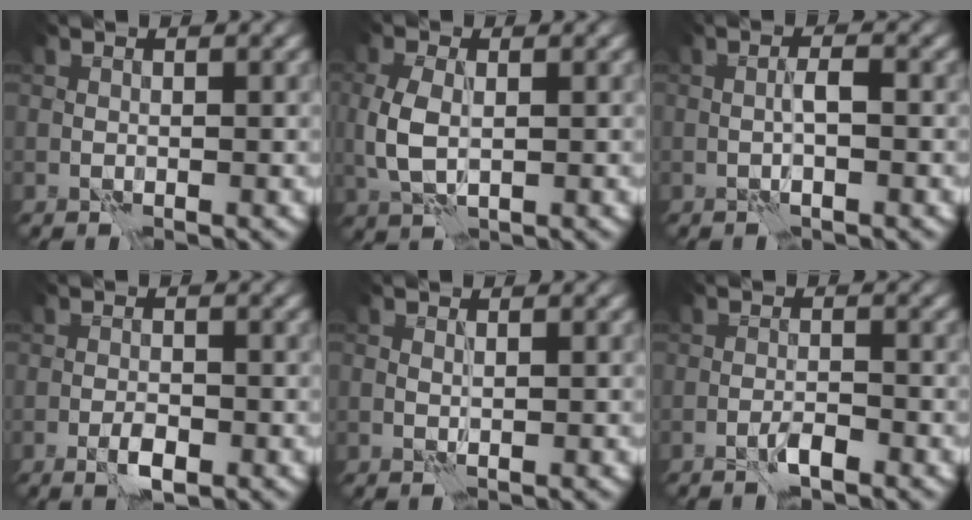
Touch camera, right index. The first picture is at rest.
{"total": 3.4, "force": [0.3, 2.1, 2.7], "torque": [-0.070, -0.003, 0.007]}
{"total": 1.2, "force": [-0.1, -0.1, 1.2], "torque": [-0.024, 0.006, -0.003]}
{"total": 2.0, "force": [-0.9, 0.6, 1.7], "torque": [-0.030, 0.001, -0.018]}
{"total": 0.6, "force": [0.4, 0.1, 0.3], "torque": [-0.007, -0.002, 0.009]}
{"total": 1.2, "force": [-0.9, 0.0, 0.9], "torque": [-0.016, 0.004, -0.018]}